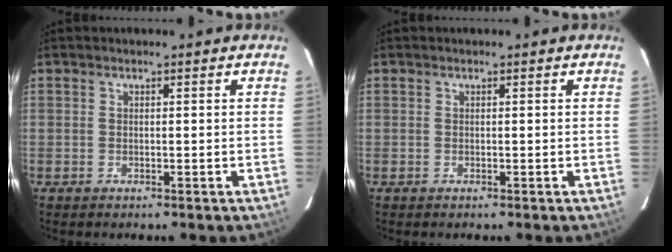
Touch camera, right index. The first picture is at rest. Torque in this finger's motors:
{"motor_torque": [0.00, 0.00, 0.01, 0.00]}